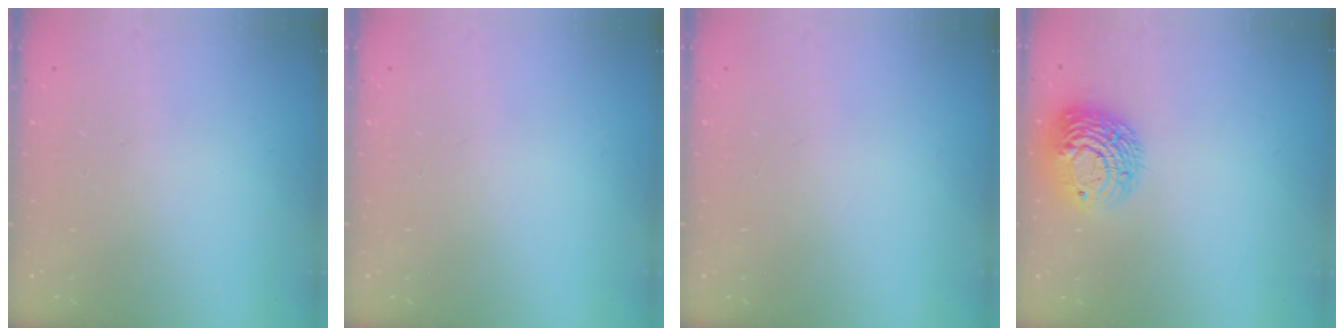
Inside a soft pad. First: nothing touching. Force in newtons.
{"total": 0.0}
{"total": 0.0}
{"total": 11.4, "press": 11.3, "slide": 1.0}